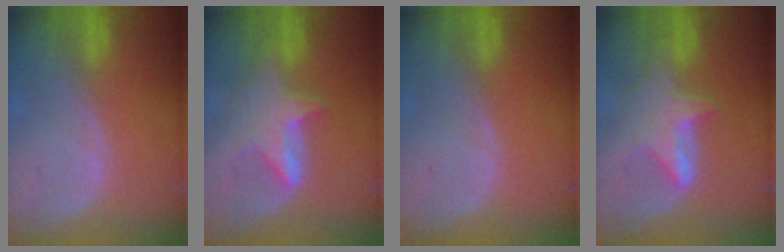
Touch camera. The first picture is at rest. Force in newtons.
{"total": 6.3, "press": 6.2, "slide": 0.7}
{"total": 0.0}
{"total": 6.1, "press": 6.0, "slide": 0.5}